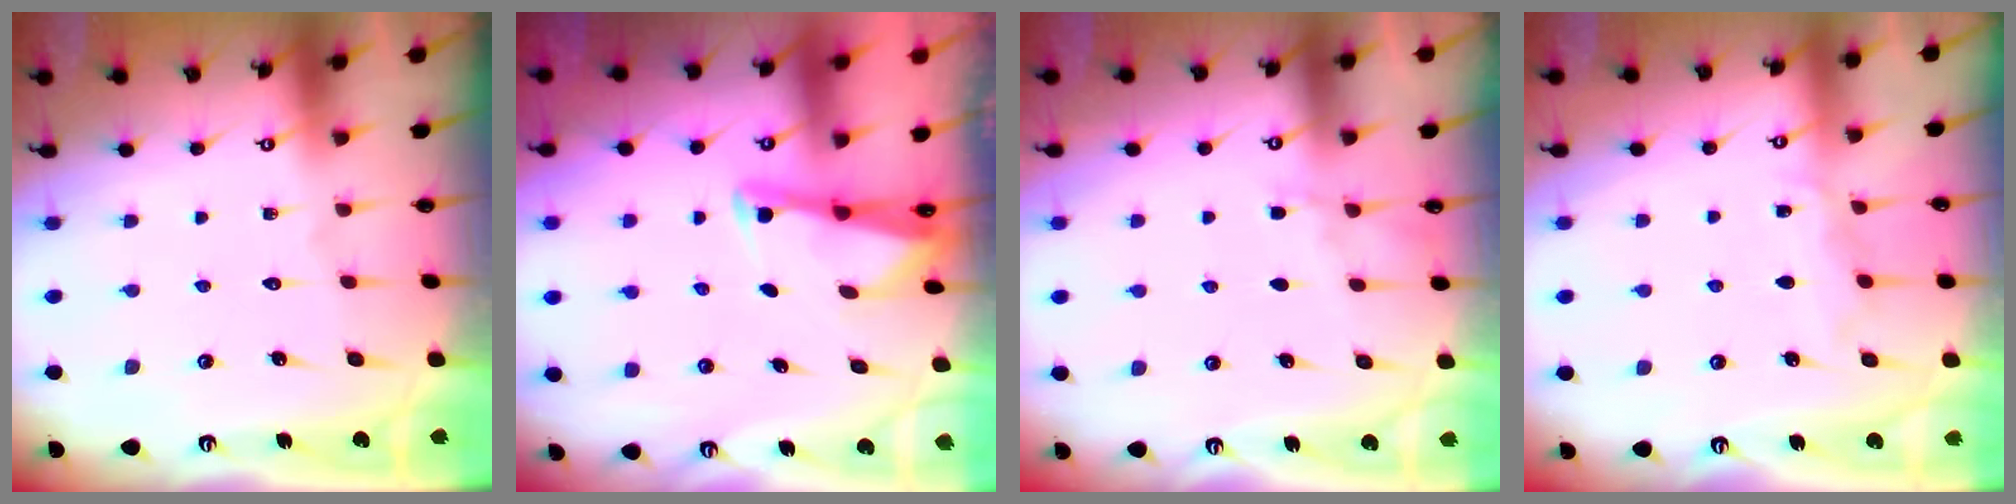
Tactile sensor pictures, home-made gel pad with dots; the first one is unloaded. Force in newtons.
{"total": 2.6, "press": 2.6, "slide": 0.1}
{"total": 3.9, "press": 3.8, "slide": 0.7}
{"total": 5.2, "press": 5.2, "slide": 0.2}